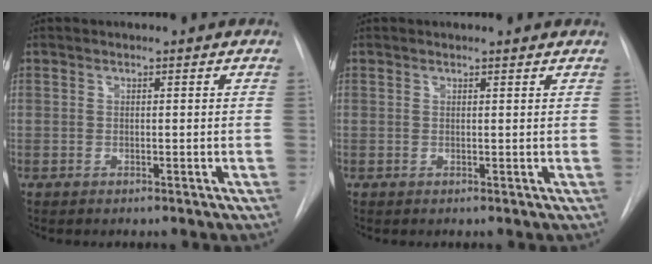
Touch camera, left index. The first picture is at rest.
{"total": 1.8, "force": [1.8, -0.1, 0.1], "torque": [-0.011, -0.001, 0.016]}